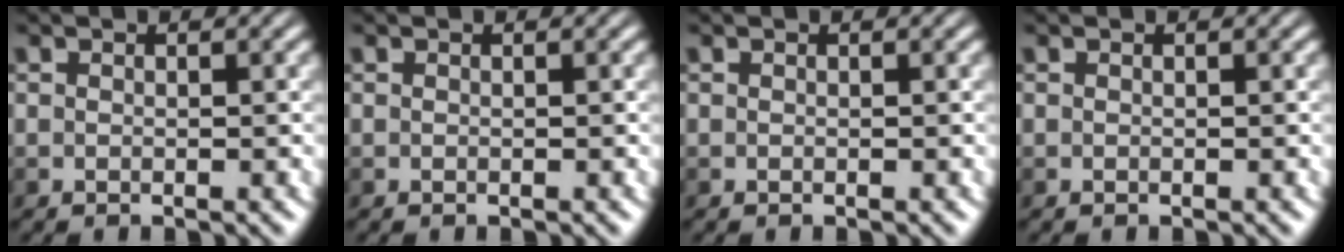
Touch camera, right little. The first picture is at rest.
{"total": 0.0}
{"total": 0.0}
{"total": 0.0}